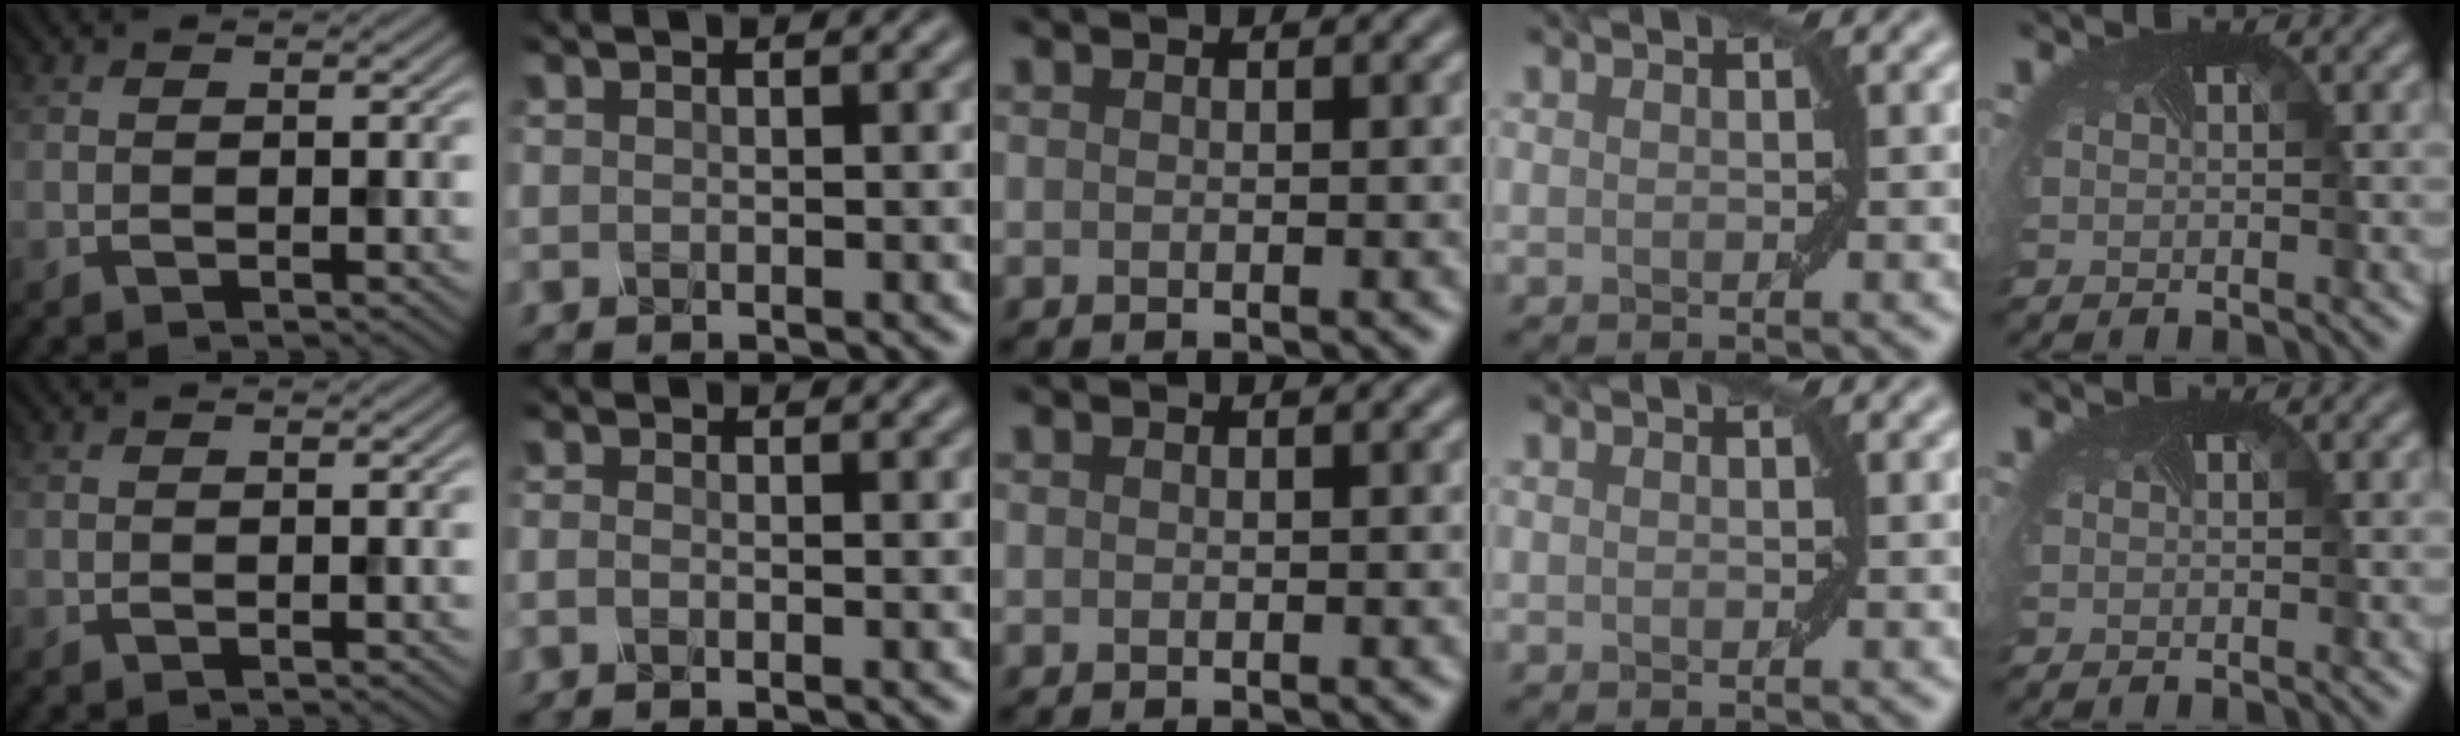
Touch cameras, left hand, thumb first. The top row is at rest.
{"index": {"total": 1.0, "force": [-0.5, 0.5, 0.8], "torque": [-0.017, -0.005, -0.013]}}